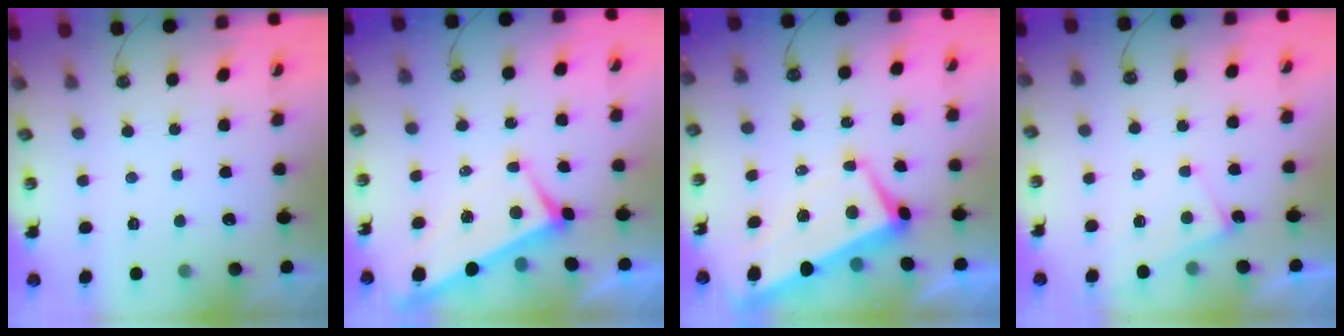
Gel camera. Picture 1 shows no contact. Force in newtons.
{"total": 2.7, "press": 2.6, "slide": 0.7}
{"total": 1.6, "press": 0.9, "slide": 1.3}
{"total": 3.9, "press": 3.9, "slide": 0.2}